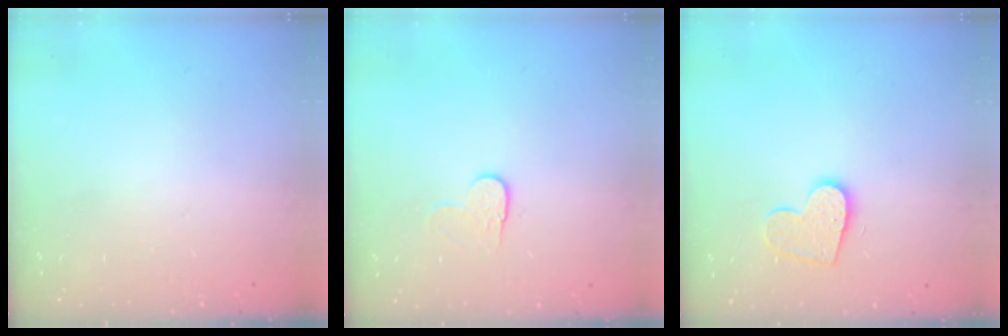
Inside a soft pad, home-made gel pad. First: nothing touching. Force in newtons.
{"total": 5.3, "press": 5.3, "slide": 0.5}
{"total": 10.6, "press": 10.5, "slide": 0.8}